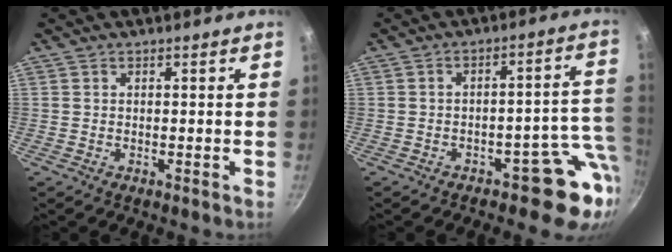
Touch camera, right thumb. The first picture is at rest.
{"total": 9.7, "force": [-4.4, 5.3, 6.8], "torque": [-0.004, 0.049, -0.055]}